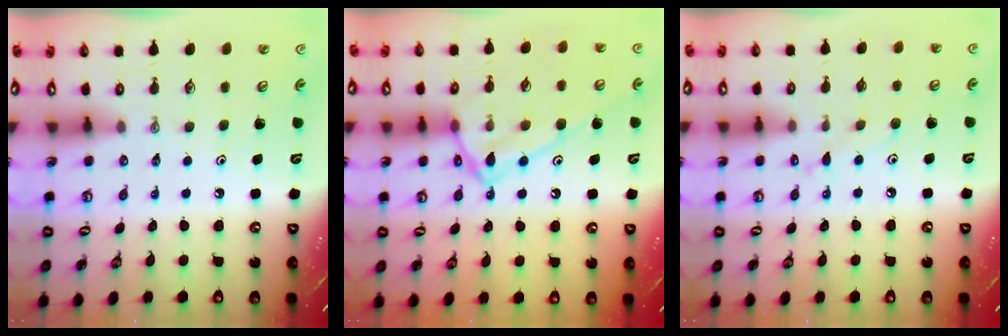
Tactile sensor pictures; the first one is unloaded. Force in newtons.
{"total": 15.1, "press": 15.0, "slide": 1.1}
{"total": 6.5, "press": 6.5, "slide": 0.4}